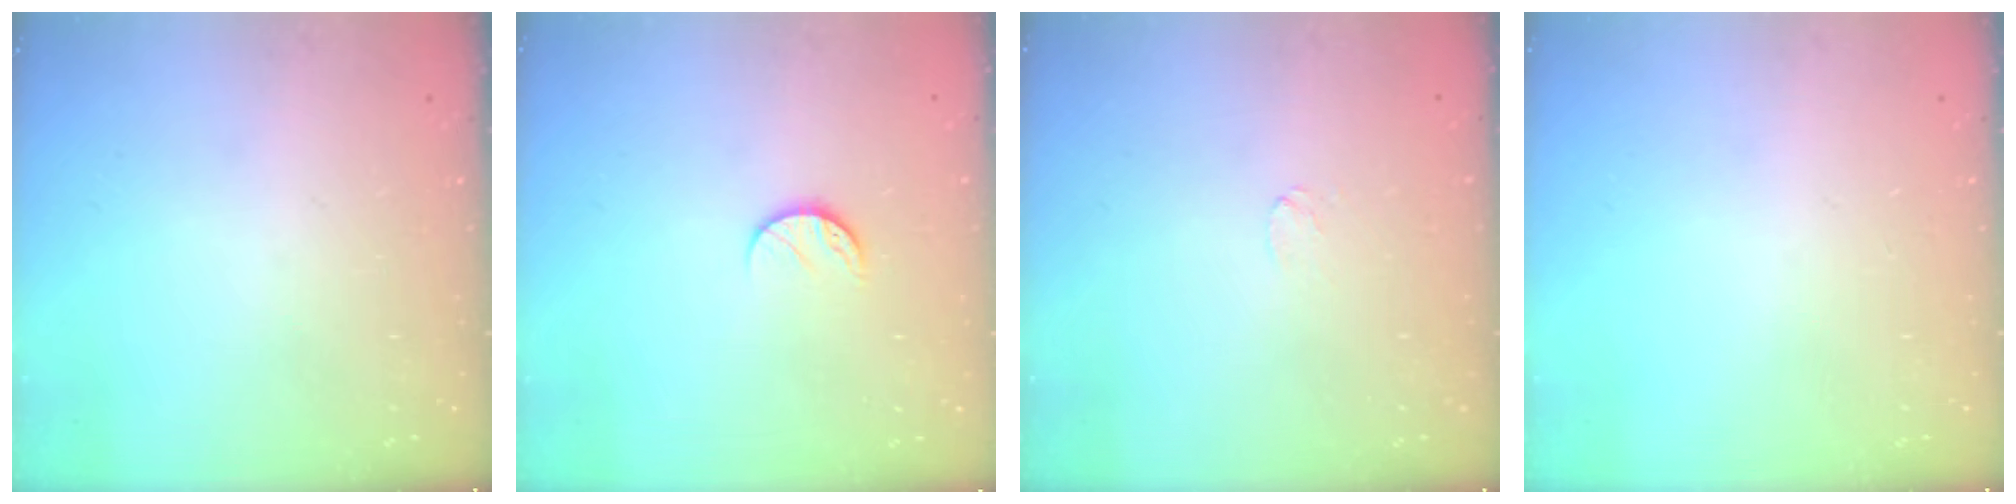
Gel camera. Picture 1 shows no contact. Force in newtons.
{"total": 7.1, "press": 7.1, "slide": 0.8}
{"total": 2.9, "press": 2.9, "slide": 0.3}
{"total": 0.0}